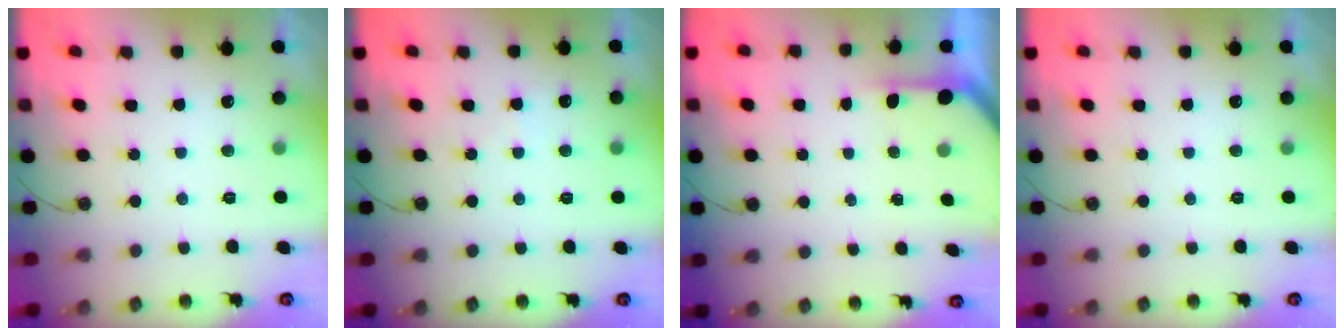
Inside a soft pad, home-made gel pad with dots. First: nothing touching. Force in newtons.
{"total": 4.1, "press": 4.0, "slide": 0.6}
{"total": 2.7, "press": 2.7, "slide": 0.2}
{"total": 0.0}